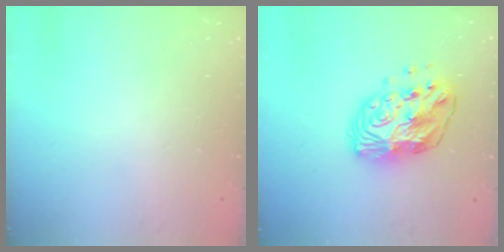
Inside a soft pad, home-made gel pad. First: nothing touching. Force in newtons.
{"total": 14.1, "press": 14.1, "slide": 1.2}